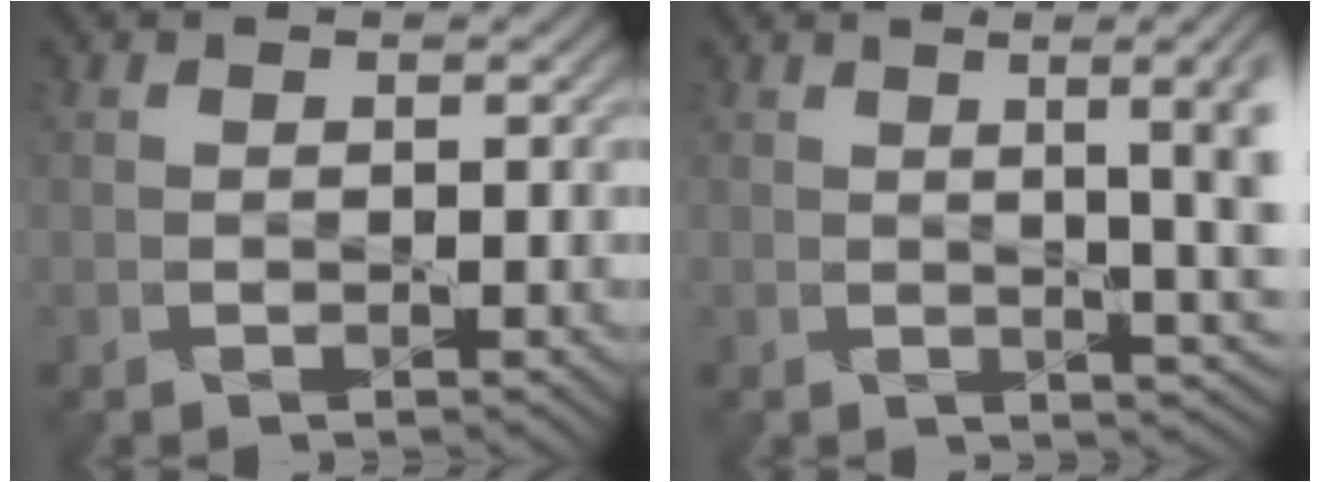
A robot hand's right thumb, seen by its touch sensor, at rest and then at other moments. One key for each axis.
{"total": 8.0, "fx": 1.3, "fy": 2.6, "fz": 7.5, "tx": -0.065, "ty": 0.021, "tz": 0.012}